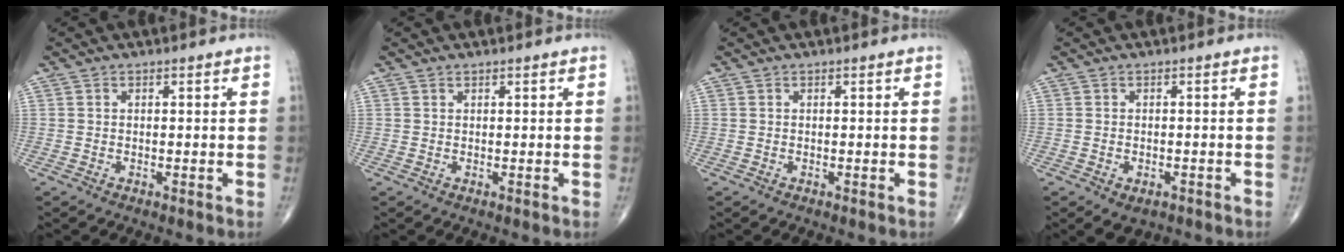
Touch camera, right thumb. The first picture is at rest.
{"total": 0.0}
{"total": 0.0}
{"total": 3.6, "force": [-2.0, 2.2, 2.0], "torque": [-0.022, 0.007, -0.021]}